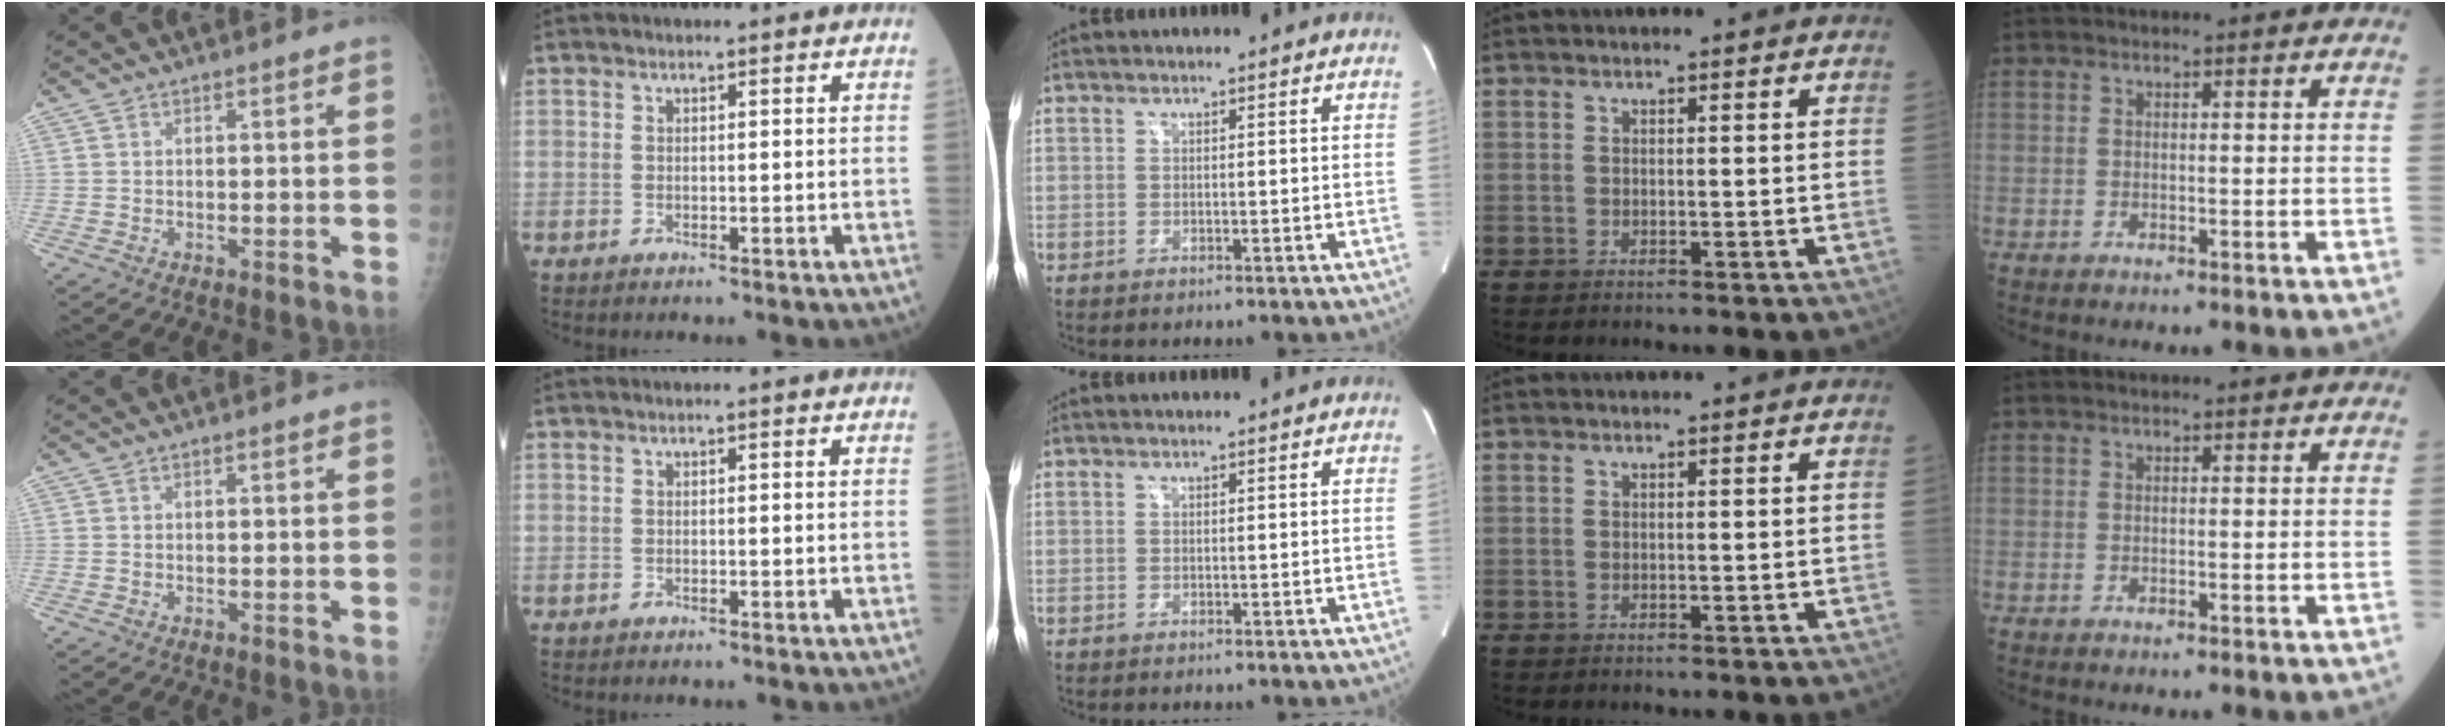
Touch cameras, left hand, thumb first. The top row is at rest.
{}